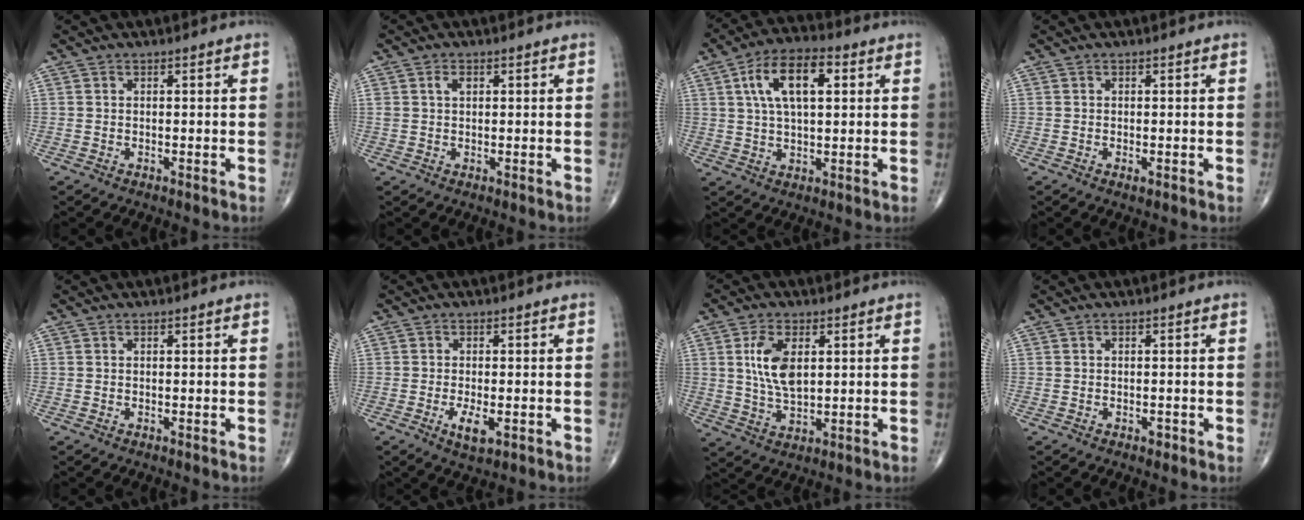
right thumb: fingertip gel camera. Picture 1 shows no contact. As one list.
[{"total": 1.2, "force": [0.5, 0.7, 0.9], "torque": [-0.020, 0.005, 0.012]}, {"total": 12.2, "force": [3.6, 5.7, 10.2], "torque": [-0.177, 0.011, 0.061]}, {"total": 0.8, "force": [-0.2, 0.4, 0.7], "torque": [-0.012, -0.003, -0.004]}, {"total": 0.0}, {"total": 4.2, "force": [-1.3, 1.7, 3.6], "torque": [-0.065, -0.006, -0.020]}, {"total": 8.5, "force": [2.1, 4.4, 7.0], "torque": [-0.132, -0.010, 0.046]}, {"total": 0.9, "force": [-0.5, 0.6, 0.5], "torque": [-0.005, 0.000, -0.007]}]